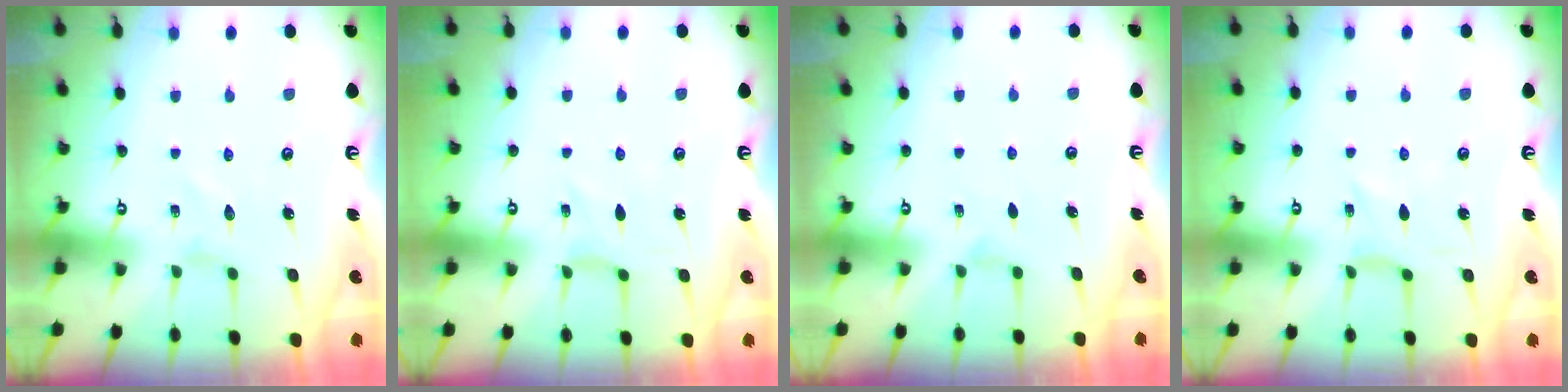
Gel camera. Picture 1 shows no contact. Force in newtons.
{"total": 0.6, "press": 0.6, "slide": 0.2}
{"total": 1.7, "press": 1.6, "slide": 0.4}
{"total": 0.0}